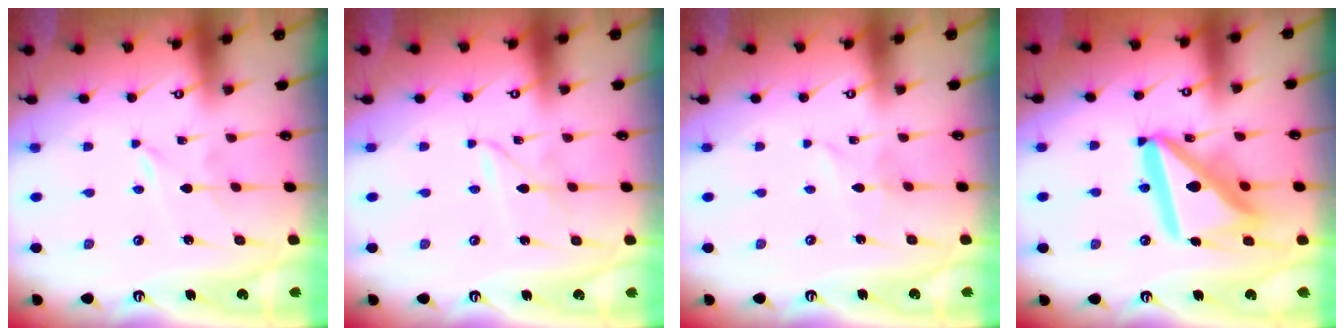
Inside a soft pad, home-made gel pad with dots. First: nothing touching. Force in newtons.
{"total": 2.1, "press": 2.1, "slide": 0.1}
{"total": 1.4, "press": 1.4, "slide": 0.0}
{"total": 19.3, "press": 19.2, "slide": 2.3}